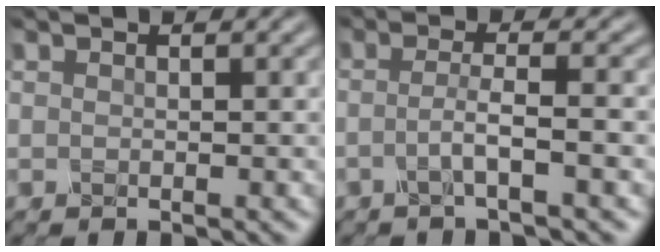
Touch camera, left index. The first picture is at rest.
{"total": 3.0, "force": [-1.4, 0.5, 2.6], "torque": [-0.042, 0.001, -0.036]}